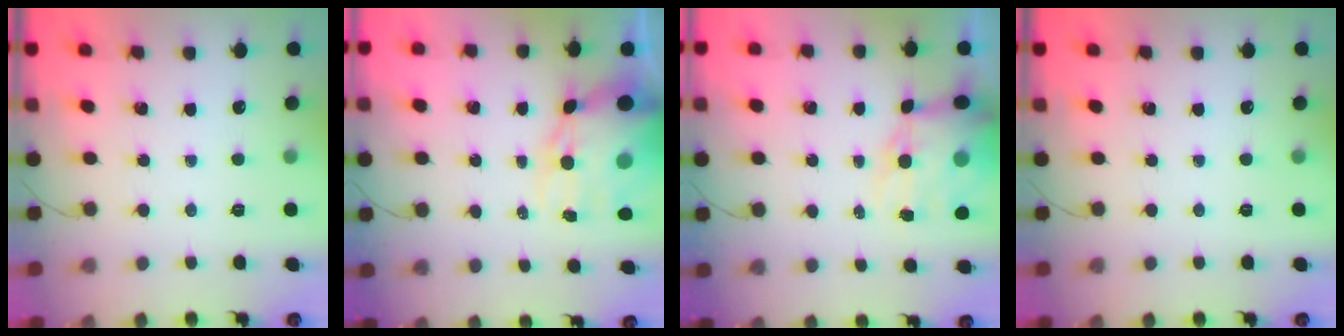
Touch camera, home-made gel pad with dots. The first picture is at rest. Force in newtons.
{"total": 15.9, "press": 15.4, "slide": 3.8}
{"total": 12.0, "press": 11.5, "slide": 3.4}
{"total": 0.0}